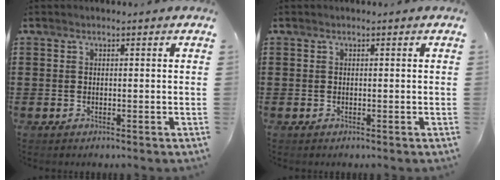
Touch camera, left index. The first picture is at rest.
{"total": 0.0}